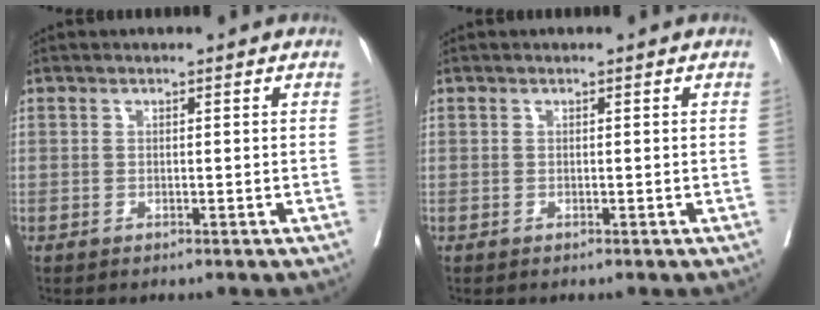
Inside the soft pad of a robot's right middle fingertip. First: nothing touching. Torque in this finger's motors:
{"motor_torque": [-0.04, -0.04, -0.01, -0.01]}